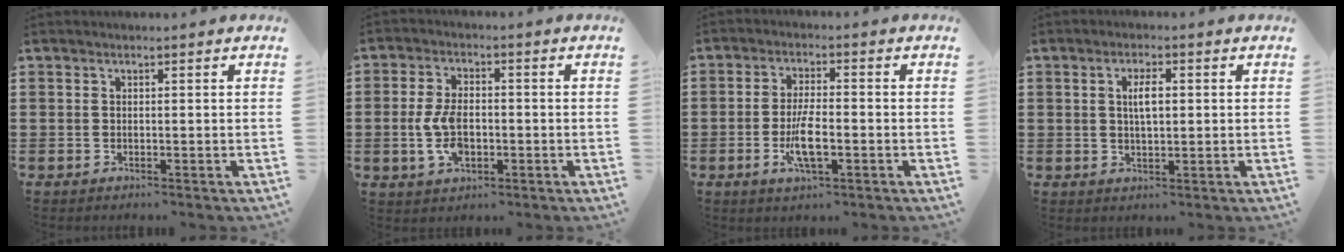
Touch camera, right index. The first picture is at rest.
{"total": 6.6, "force": [-0.9, 3.5, 5.5], "torque": [-0.127, -0.004, -0.020]}
{"total": 6.1, "force": [-1.8, 1.8, 5.5], "torque": [-0.119, -0.007, -0.037]}
{"total": 3.5, "force": [0.5, 1.1, 3.3], "torque": [-0.057, 0.001, 0.004]}